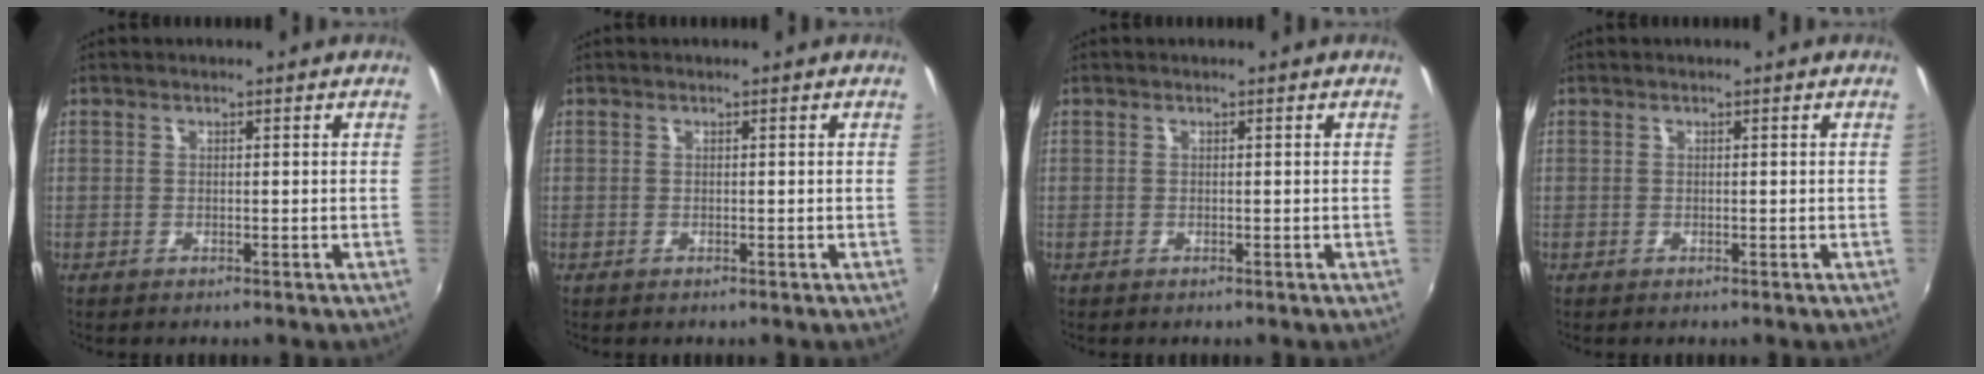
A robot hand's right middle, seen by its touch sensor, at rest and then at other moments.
{"total": 0.0}
{"total": 0.0}
{"total": 0.0}